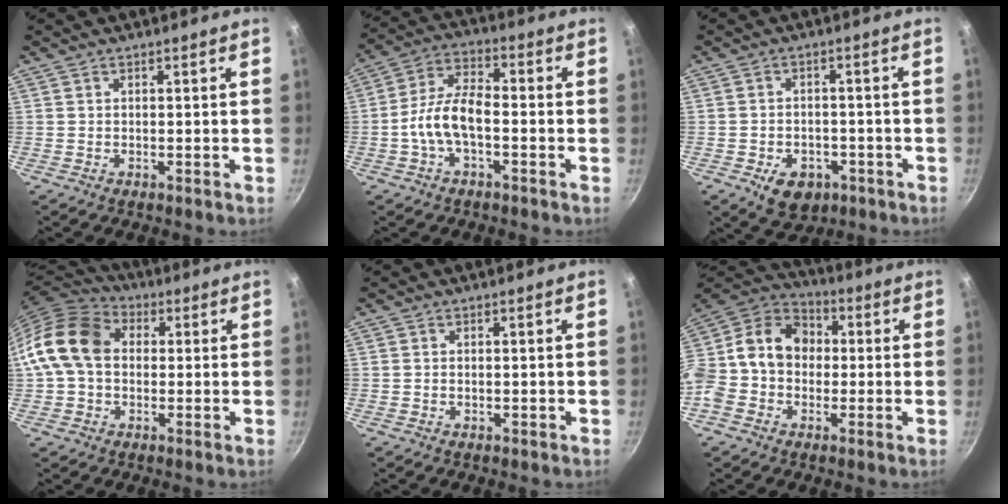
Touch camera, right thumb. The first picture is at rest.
{"total": 9.3, "force": [-2.5, 4.4, 7.8], "torque": [-0.141, 0.037, -0.058]}
{"total": 7.9, "force": [-3.5, 5.6, 4.4], "torque": [-0.042, 0.017, -0.040]}
{"total": 13.8, "force": [1.1, 10.4, 8.9], "torque": [-0.140, 0.027, 0.002]}
{"total": 0.5, "force": [-0.1, 0.3, 0.4], "torque": [-0.006, 0.001, -0.002]}
{"total": 16.6, "force": [-0.1, 13.5, 9.7], "torque": [-0.146, 0.049, -0.024]}